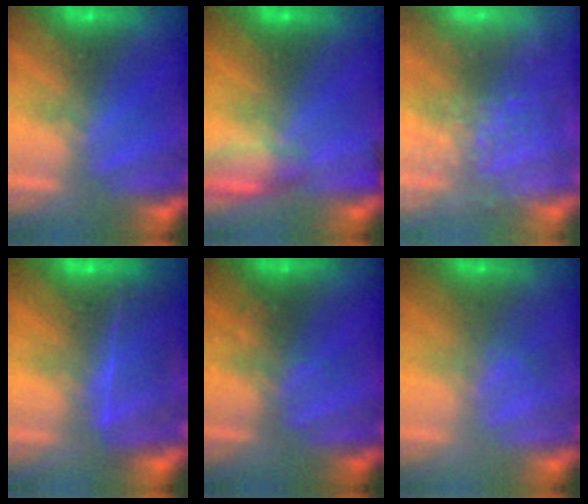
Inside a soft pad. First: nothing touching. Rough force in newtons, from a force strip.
{"total": 5.3}
{"total": 5.9}
{"total": 7.8}
{"total": 3.0}
{"total": 2.3}